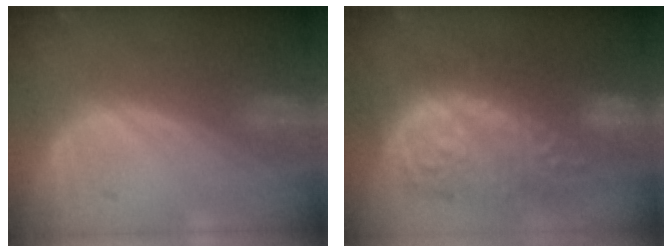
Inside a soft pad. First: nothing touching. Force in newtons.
{"total": 13.4, "press": 13.4, "slide": 1.3}